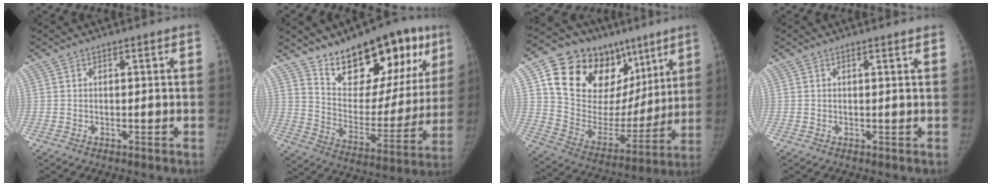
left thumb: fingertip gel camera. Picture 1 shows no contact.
{"total": 24.1, "force": [14.9, 11.5, 15.0], "torque": [-0.162, -0.065, 0.232]}
{"total": 28.4, "force": [14.1, 18.0, 17.0], "torque": [-0.224, -0.001, 0.247]}
{"total": 1.0, "force": [0.8, 0.0, 0.6], "torque": [-0.006, -0.001, 0.013]}